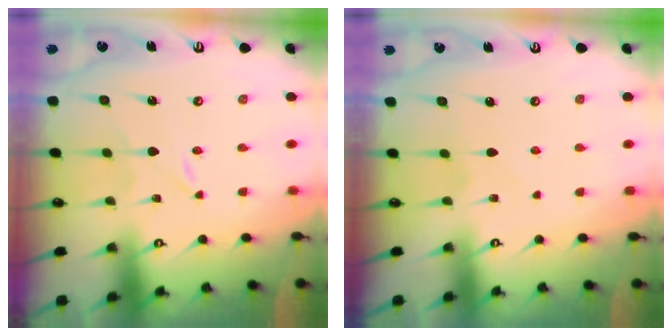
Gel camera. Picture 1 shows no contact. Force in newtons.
{"total": 3.0, "press": 3.0, "slide": 0.3}